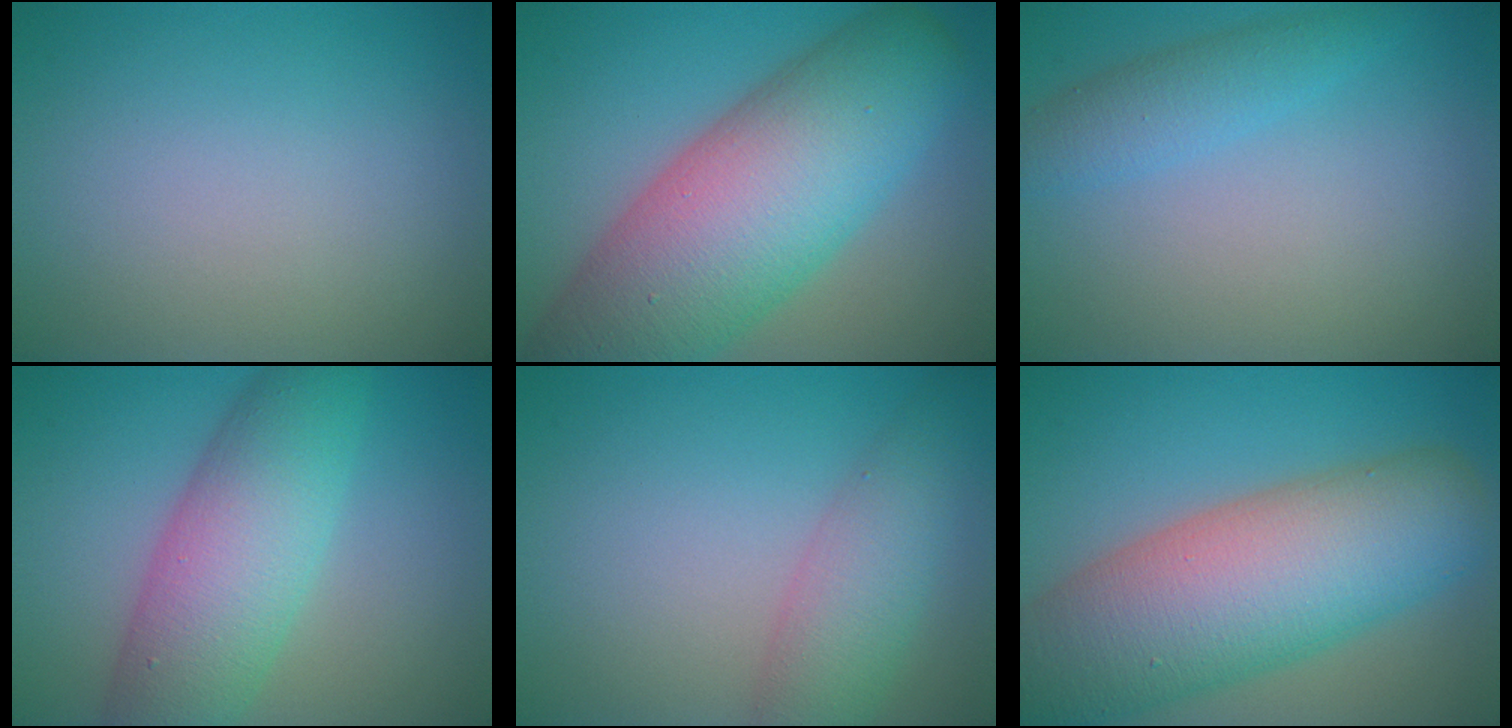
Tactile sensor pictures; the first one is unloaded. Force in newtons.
{"total": 14.2, "press": 14.2, "slide": 0.5}
{"total": 2.7, "press": 2.7, "slide": 0.0}
{"total": 8.3, "press": 8.3, "slide": 0.1}
{"total": 4.3, "press": 4.3, "slide": 0.1}
{"total": 13.2, "press": 13.2, "slide": 0.7}